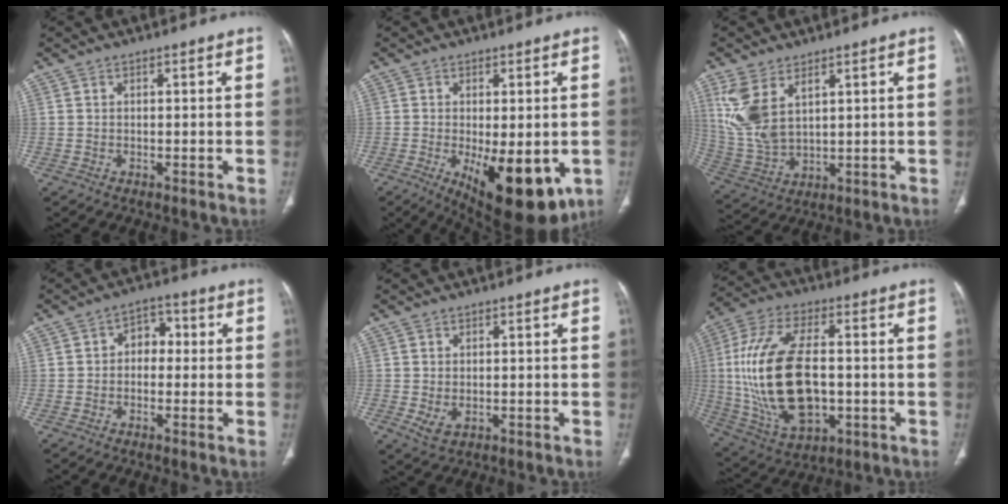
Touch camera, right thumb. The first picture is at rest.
{"total": 15.2, "force": [-4.7, 6.4, 13.0], "torque": [-0.158, -0.019, -0.049]}
{"total": 10.7, "force": [4.7, 5.7, 7.7], "torque": [-0.165, -0.011, 0.112]}
{"total": 5.0, "force": [0.0, 3.7, 3.3], "torque": [-0.018, 0.022, -0.011]}
{"total": 3.0, "force": [-0.4, 2.0, 2.2], "torque": [-0.046, -0.005, 0.002]}
{"total": 22.8, "force": [-0.7, 12.0, 19.3], "torque": [-0.392, 0.002, 0.001]}